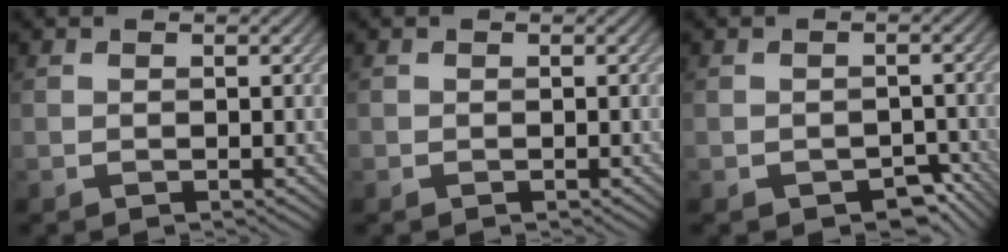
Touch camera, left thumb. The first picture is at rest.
{"total": 0.0}
{"total": 3.6, "force": [-2.2, 2.3, 1.8], "torque": [-0.024, -0.012, -0.027]}